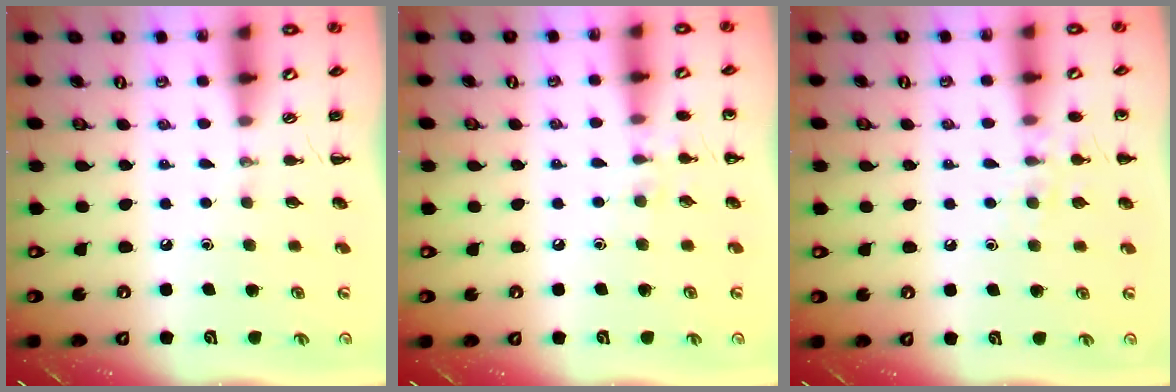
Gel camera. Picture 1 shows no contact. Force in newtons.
{"total": 6.6, "press": 6.3, "slide": 1.9}
{"total": 7.9, "press": 7.8, "slide": 1.6}